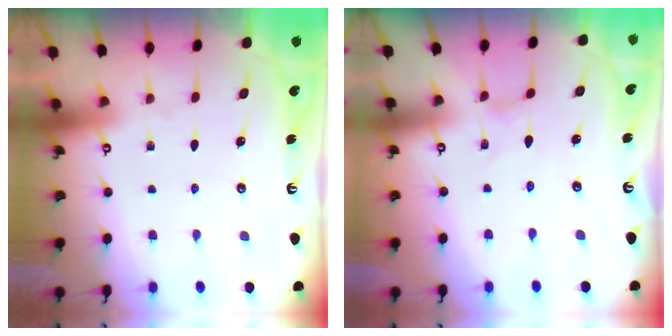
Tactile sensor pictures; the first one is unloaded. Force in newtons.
{"total": 0.0}